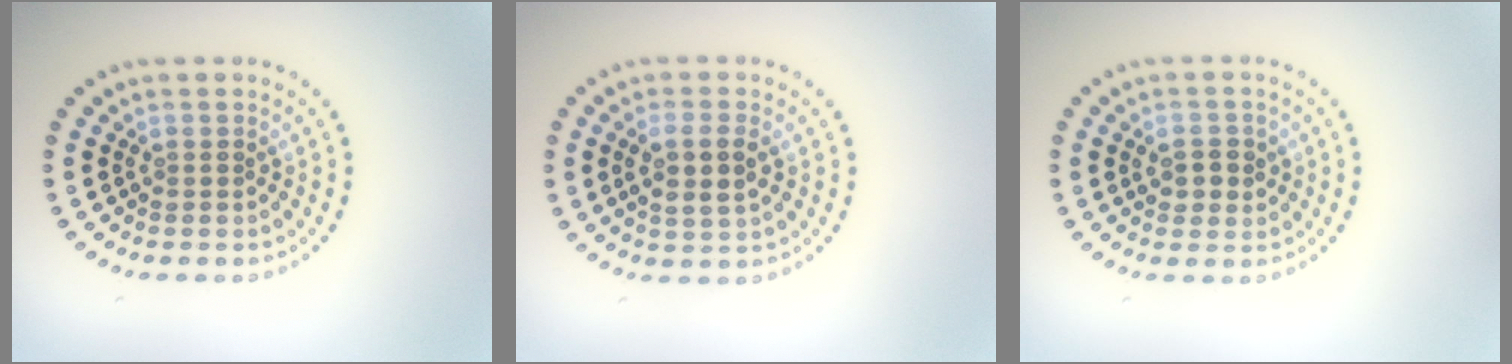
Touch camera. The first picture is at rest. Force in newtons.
{"total": 2.9, "press": 2.8, "slide": 0.9}
{"total": 2.3, "press": 2.2, "slide": 0.4}